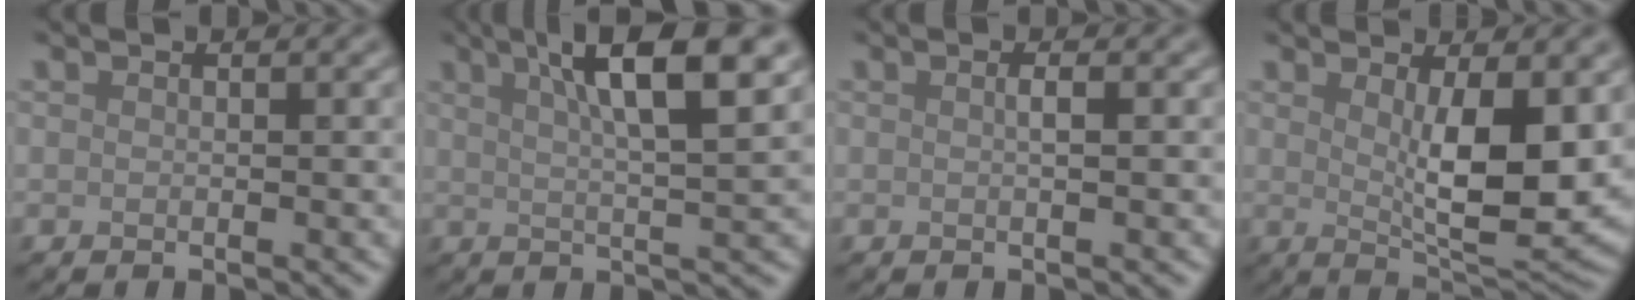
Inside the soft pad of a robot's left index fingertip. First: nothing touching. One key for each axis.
{"total": 8.4, "fx": 3.8, "fy": 1.8, "fz": 7.2, "tx": -0.089, "ty": 0.016, "tz": 0.052}
{"total": 1.1, "fx": 0.1, "fy": 0.3, "fz": 1.1, "tx": -0.015, "ty": 0.004, "tz": -0.002}
{"total": 7.3, "fx": 1.1, "fy": 2.1, "fz": 6.9, "tx": -0.109, "ty": -0.016, "tz": 0.028}